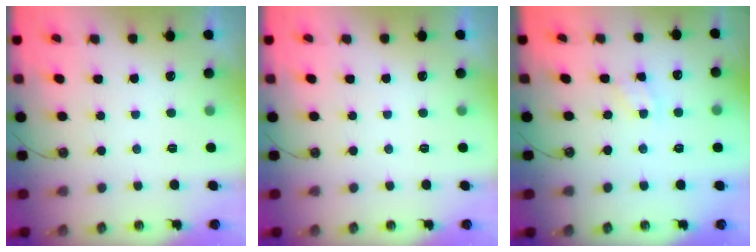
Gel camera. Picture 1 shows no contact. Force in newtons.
{"total": 0.0}
{"total": 2.8, "press": 2.8, "slide": 0.4}